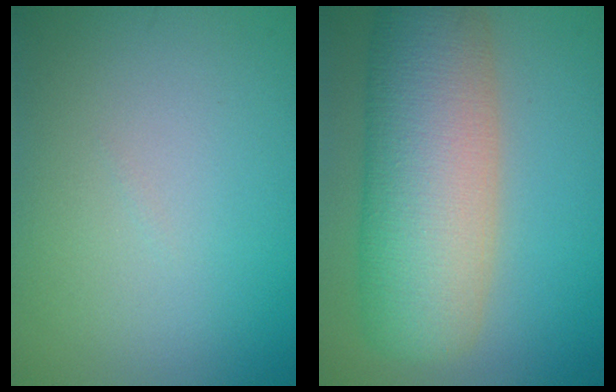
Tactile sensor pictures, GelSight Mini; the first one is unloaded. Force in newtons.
{"total": 11.2, "press": 11.2, "slide": 0.6}